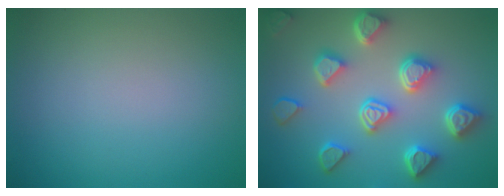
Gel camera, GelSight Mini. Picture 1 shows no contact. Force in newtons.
{"total": 6.9, "press": 5.6, "slide": 4.0}